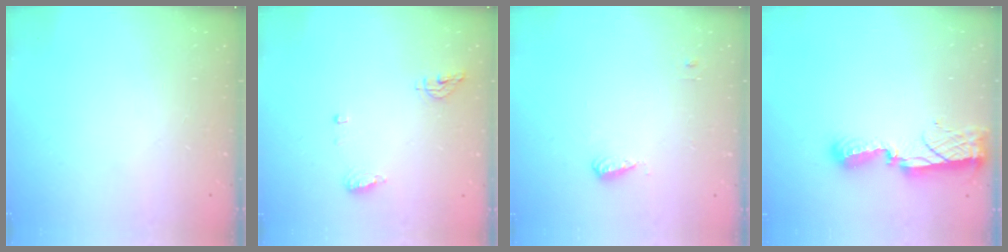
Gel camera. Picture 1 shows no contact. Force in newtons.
{"total": 6.8, "press": 6.6, "slide": 1.8}
{"total": 5.8, "press": 5.7, "slide": 1.0}
{"total": 8.3, "press": 8.3, "slide": 0.4}